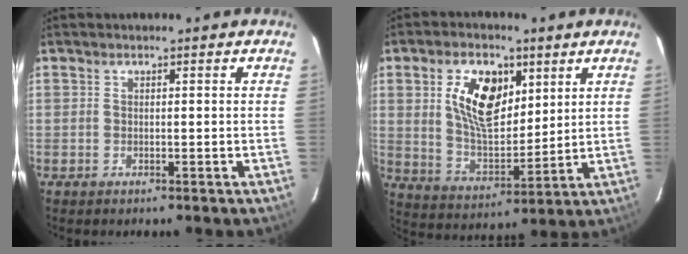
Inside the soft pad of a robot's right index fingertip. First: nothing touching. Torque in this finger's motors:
{"motor_torque": [1.04, 0.31, 0.33, 0.14]}